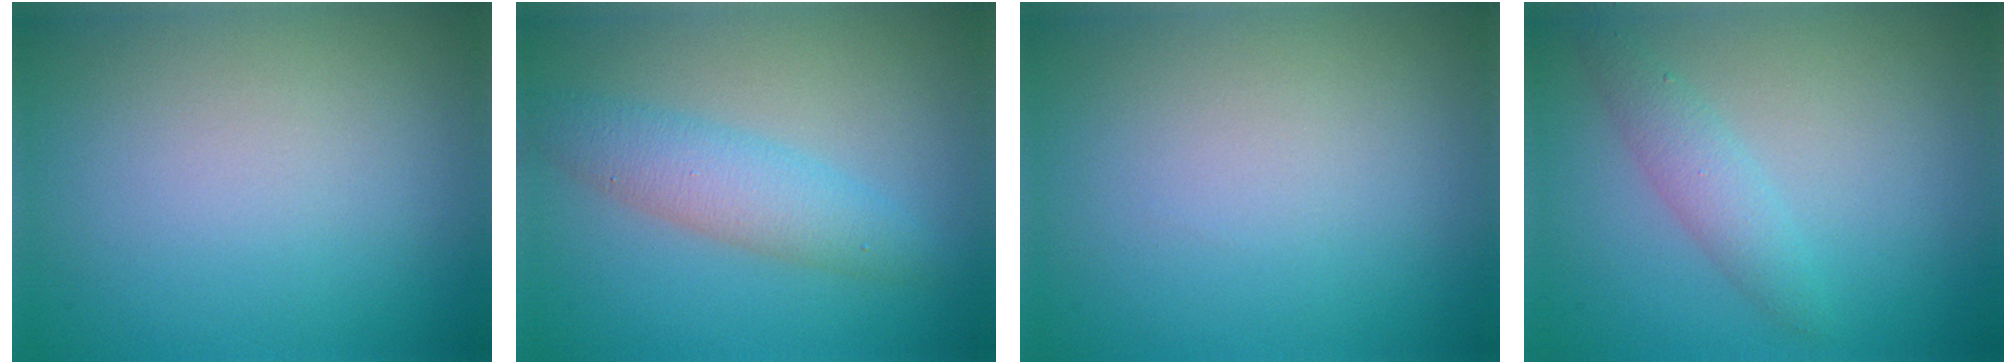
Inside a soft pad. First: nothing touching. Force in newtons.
{"total": 3.7, "press": 3.7, "slide": 0.1}
{"total": 0.0}
{"total": 2.1, "press": 2.1, "slide": 0.1}